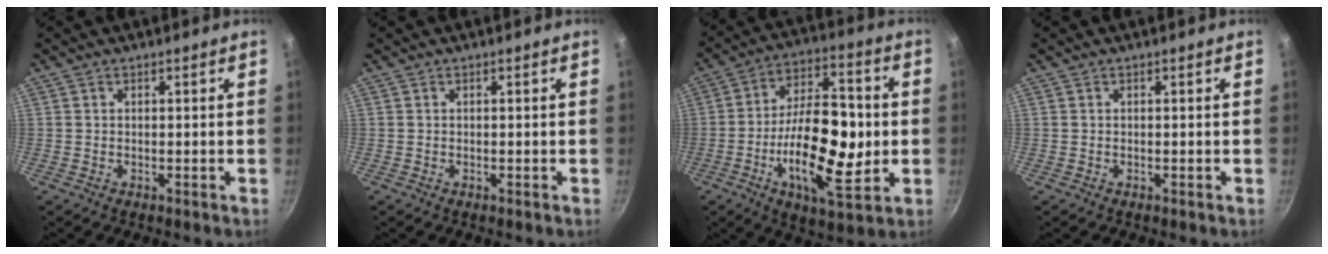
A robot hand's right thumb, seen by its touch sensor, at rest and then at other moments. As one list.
[{"total": 0.0}, {"total": 20.4, "force": [-3.0, 9.2, 18.0], "torque": [-0.271, 0.017, -0.052]}, {"total": 0.0}]